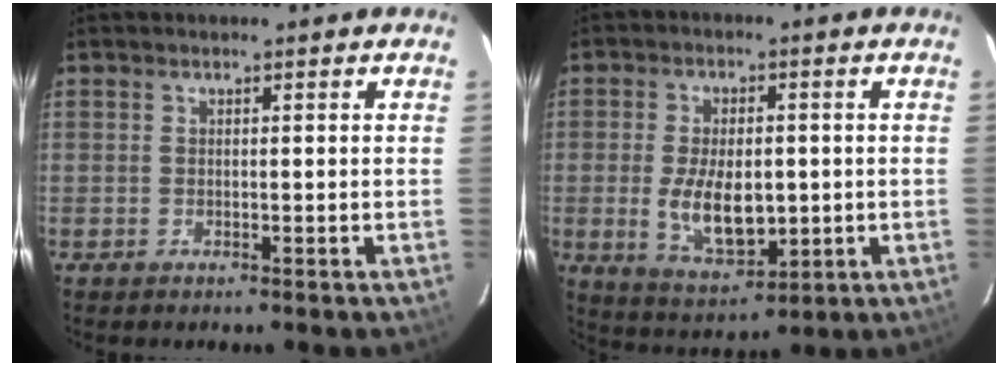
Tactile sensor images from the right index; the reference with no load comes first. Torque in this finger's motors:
{"motor_torque": [1.24, -0.60, 0.73, 0.16]}